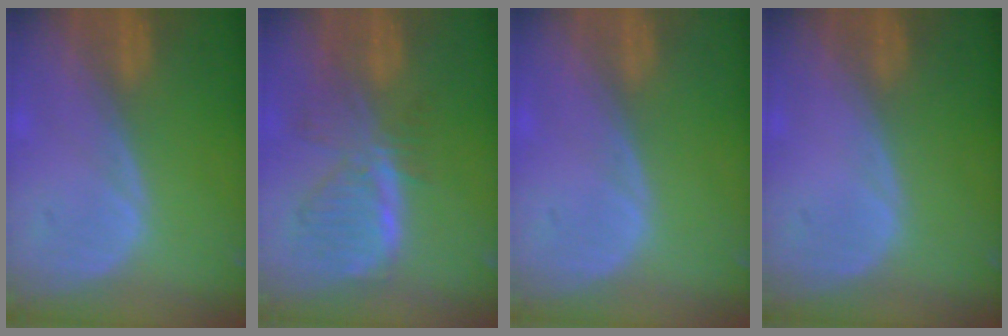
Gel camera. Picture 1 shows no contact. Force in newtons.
{"total": 7.5, "press": 6.8, "slide": 3.1}
{"total": 0.0}
{"total": 0.0}